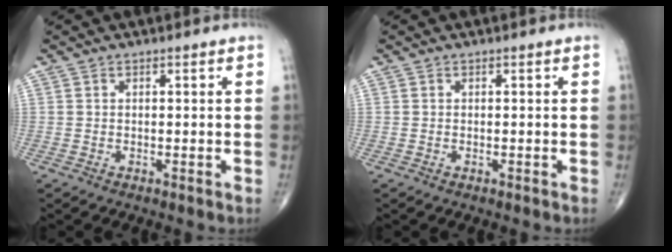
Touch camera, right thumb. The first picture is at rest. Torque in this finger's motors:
{"motor_torque": [0.23, -0.60, -0.33, -0.24, -0.01]}